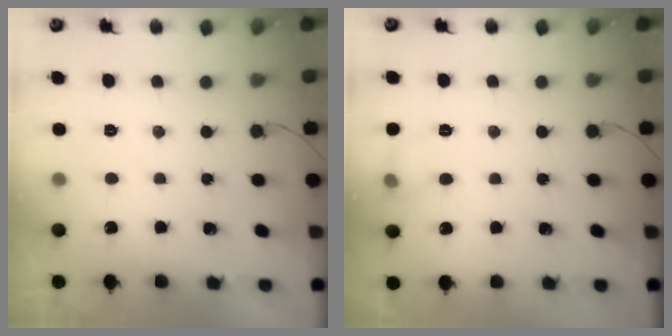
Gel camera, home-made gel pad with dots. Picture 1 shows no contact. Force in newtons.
{"total": 6.3, "press": 6.0, "slide": 1.7}